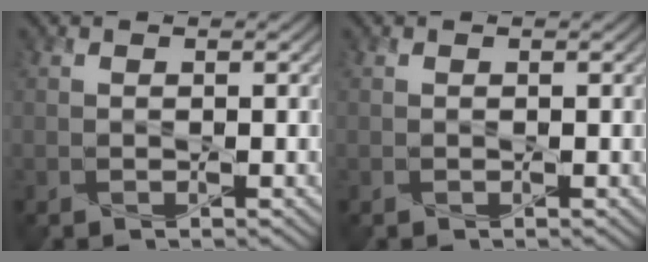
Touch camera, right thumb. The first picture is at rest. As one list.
[{"total": 0.0}]